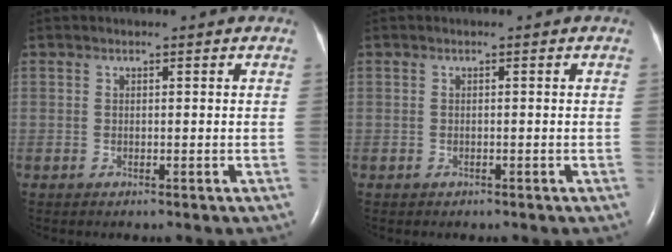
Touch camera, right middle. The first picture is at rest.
{"total": 0.0}